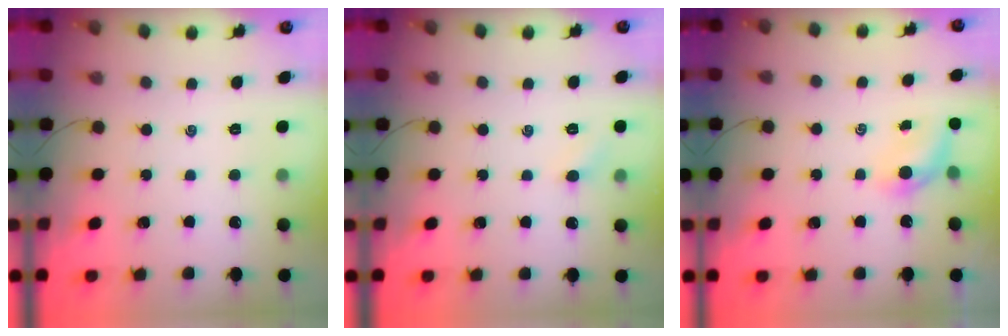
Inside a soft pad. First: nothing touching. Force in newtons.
{"total": 3.5, "press": 3.4, "slide": 0.8}
{"total": 5.7, "press": 5.7, "slide": 0.7}